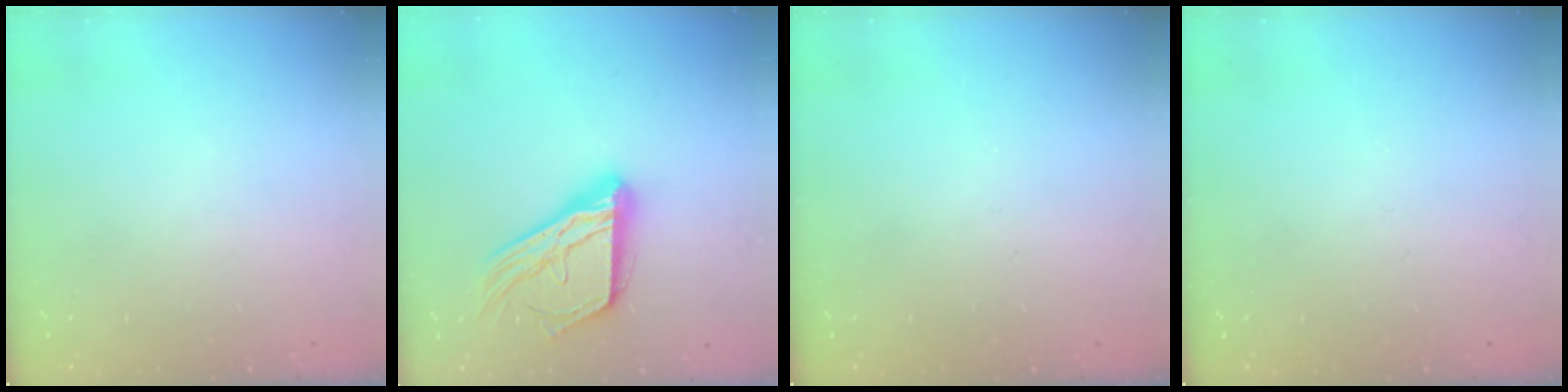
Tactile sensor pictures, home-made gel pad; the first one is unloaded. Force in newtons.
{"total": 17.9, "press": 17.8, "slide": 1.5}
{"total": 0.0}
{"total": 0.0}